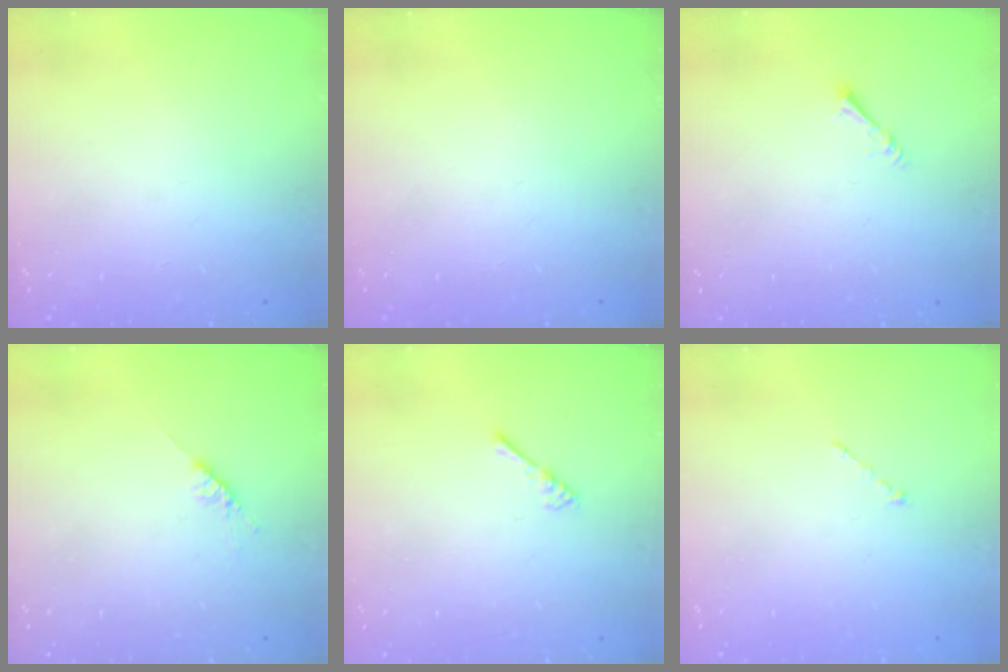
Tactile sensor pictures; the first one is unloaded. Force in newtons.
{"total": 0.0}
{"total": 1.8, "press": 1.8, "slide": 0.1}
{"total": 4.7, "press": 4.6, "slide": 0.5}
{"total": 1.8, "press": 1.7, "slide": 0.4}
{"total": 1.0, "press": 0.9, "slide": 0.3}